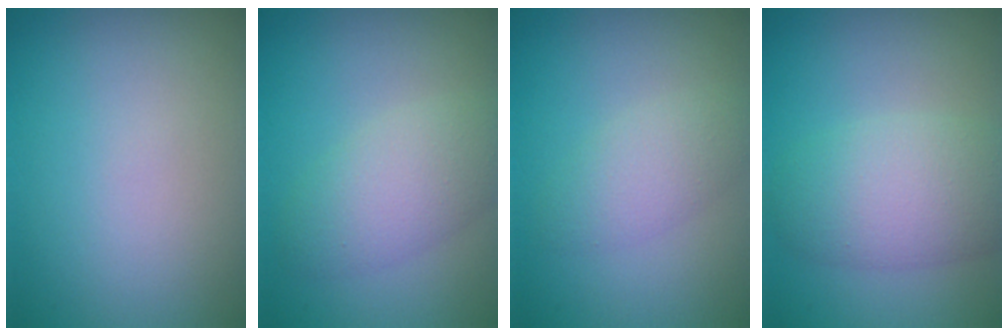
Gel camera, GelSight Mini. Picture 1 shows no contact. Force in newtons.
{"total": 4.0, "press": 4.0, "slide": 0.2}
{"total": 2.7, "press": 2.6, "slide": 0.0}
{"total": 5.6, "press": 5.6, "slide": 0.2}